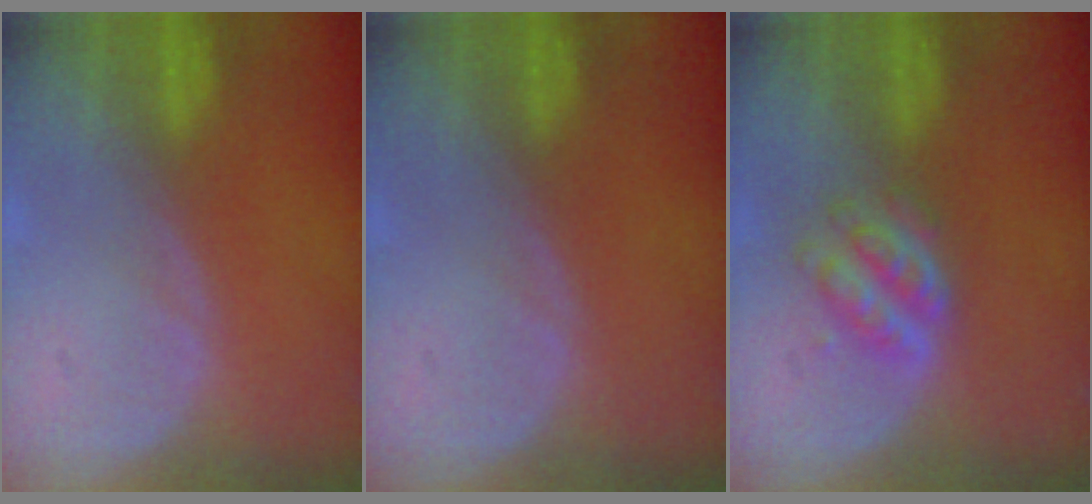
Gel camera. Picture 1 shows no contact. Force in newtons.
{"total": 0.0}
{"total": 4.9, "press": 4.4, "slide": 2.2}